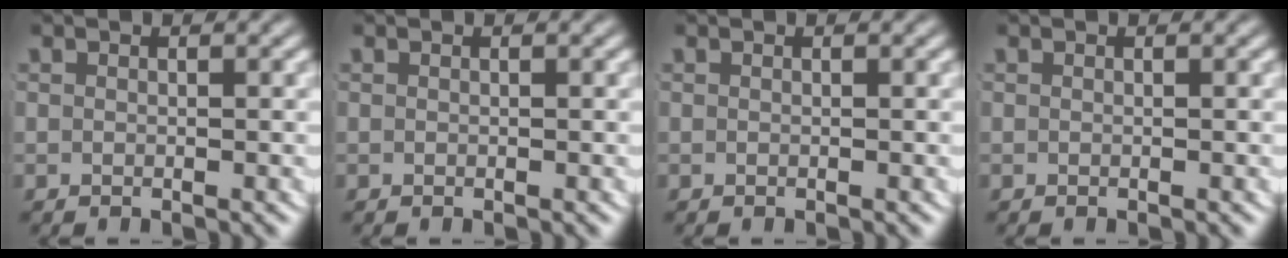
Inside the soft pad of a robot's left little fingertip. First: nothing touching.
{"total": 0.0}
{"total": 0.0}
{"total": 0.0}